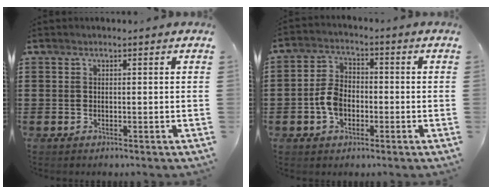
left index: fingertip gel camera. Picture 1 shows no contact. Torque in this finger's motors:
{"motor_torque": [1.24, 0.52, 0.46, 0.05]}